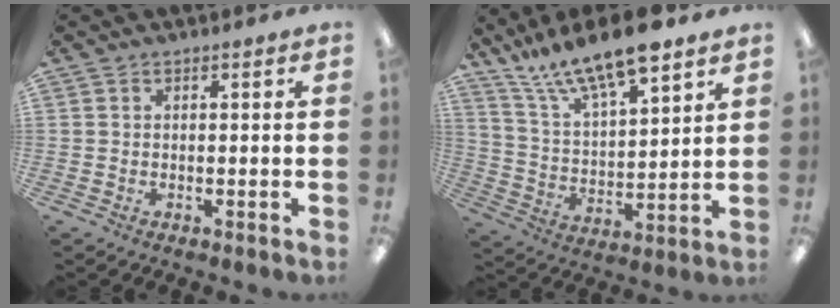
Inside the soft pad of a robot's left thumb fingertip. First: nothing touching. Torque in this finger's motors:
{"motor_torque": [0.40, 0.26, 1.42, -1.31, 0.35]}